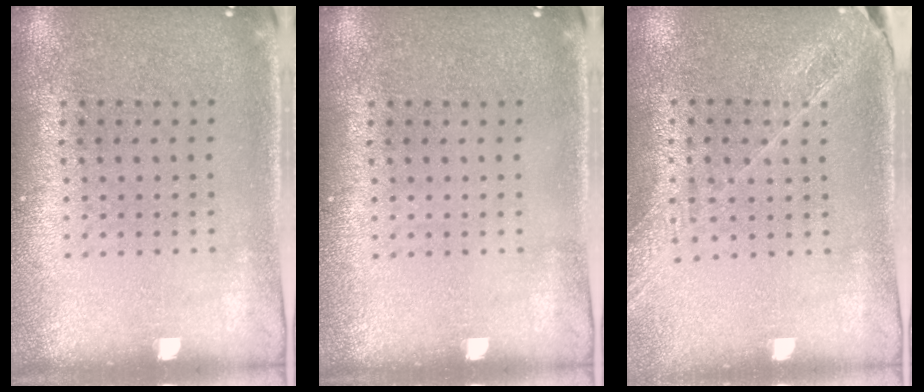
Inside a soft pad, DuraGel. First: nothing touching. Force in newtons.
{"total": 0.0}
{"total": 1.6, "press": 1.6, "slide": 0.0}